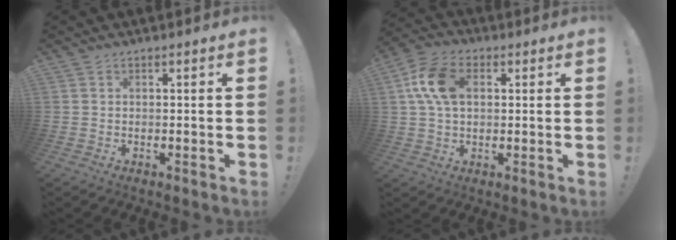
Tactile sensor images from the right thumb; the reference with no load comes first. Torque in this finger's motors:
{"motor_torque": [-0.23, 0.59, 0.07, -0.02, 0.33]}